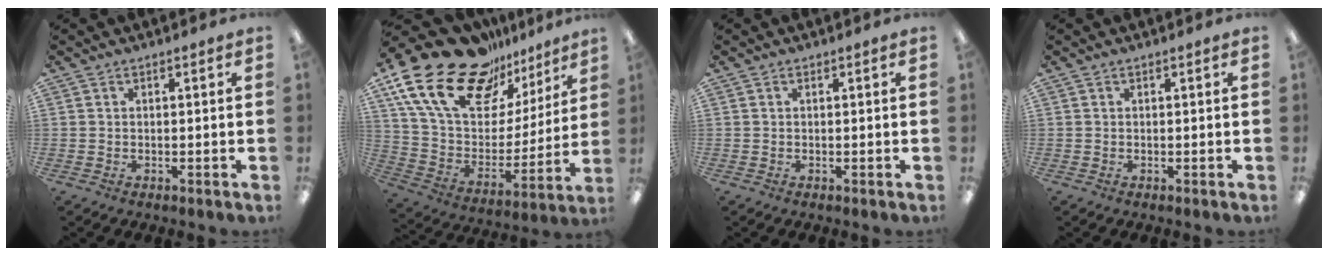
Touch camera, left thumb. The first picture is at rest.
{"total": 24.3, "force": [16.5, 12.6, 12.6], "torque": [-0.239, -0.100, 0.300]}
{"total": 0.0}
{"total": 0.0}